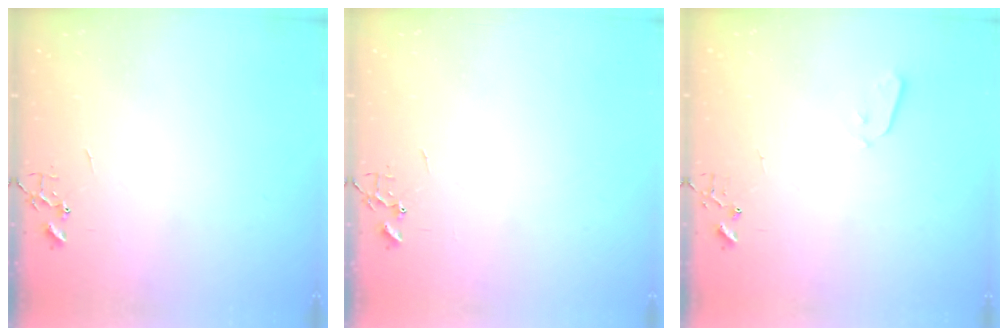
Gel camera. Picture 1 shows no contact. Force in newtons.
{"total": 0.0}
{"total": 2.5, "press": 2.5, "slide": 0.4}